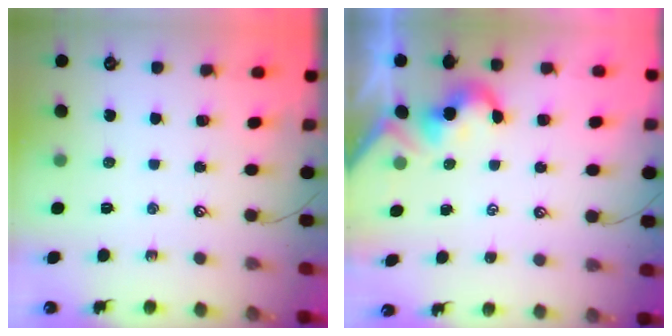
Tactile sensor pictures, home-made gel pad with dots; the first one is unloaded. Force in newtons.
{"total": 2.1, "press": 2.0, "slide": 0.5}